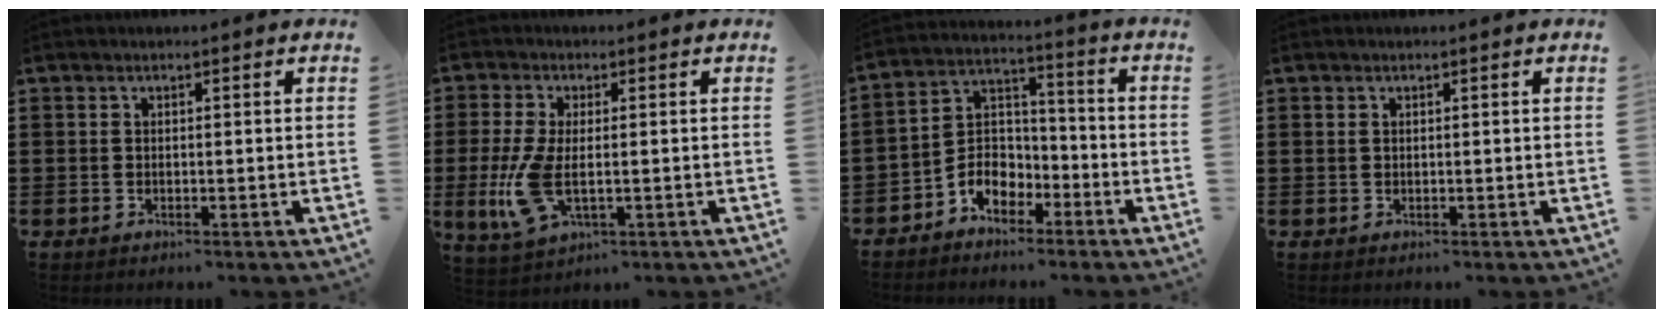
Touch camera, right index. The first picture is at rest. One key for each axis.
{"total": 7.8, "fx": -1.2, "fy": 3.2, "fz": 7.0, "tx": -0.162, "ty": -0.016, "tz": -0.020}
{"total": 6.0, "fx": -3.8, "fy": 4.2, "fz": 1.9, "tx": -0.049, "ty": 0.012, "tz": -0.077}
{"total": 0.6, "fx": 0.2, "fy": 0.5, "fz": 0.2, "tx": -0.006, "ty": 0.002, "tz": 0.005}